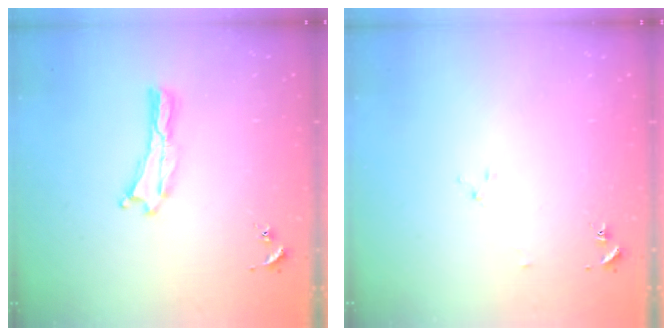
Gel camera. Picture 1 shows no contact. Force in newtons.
{"total": 1.6, "press": 1.6, "slide": 0.2}